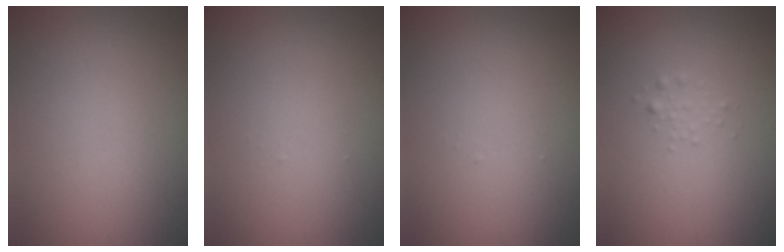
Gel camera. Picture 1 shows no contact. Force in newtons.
{"total": 0.0}
{"total": 0.0}
{"total": 0.8, "press": 0.8, "slide": 0.0}